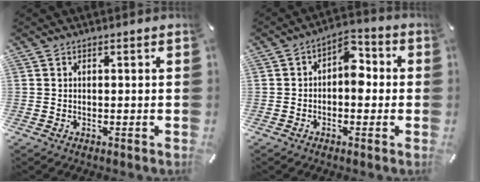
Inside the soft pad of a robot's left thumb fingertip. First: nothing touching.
{"total": 7.2, "force": [0.1, 4.5, 5.6], "torque": [-0.073, 0.000, -0.005]}